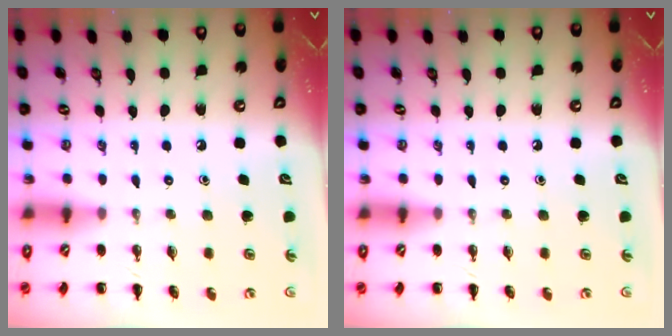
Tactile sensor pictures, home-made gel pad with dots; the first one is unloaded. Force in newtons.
{"total": 0.0}